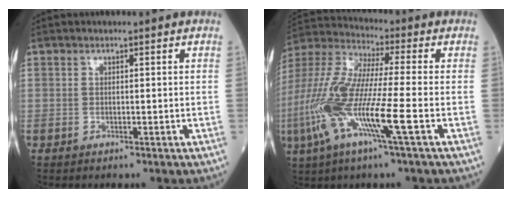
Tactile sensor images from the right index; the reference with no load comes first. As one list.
[{"total": 16.2, "force": [-4.8, 0.9, 15.4], "torque": [-0.341, -0.016, -0.103]}]